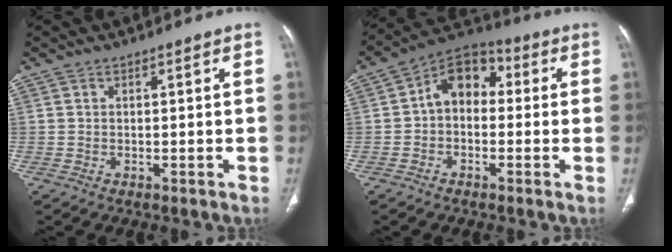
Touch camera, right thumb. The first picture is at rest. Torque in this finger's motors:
{"motor_torque": [0.75, 2.13, 1.01, -0.22, 0.06]}